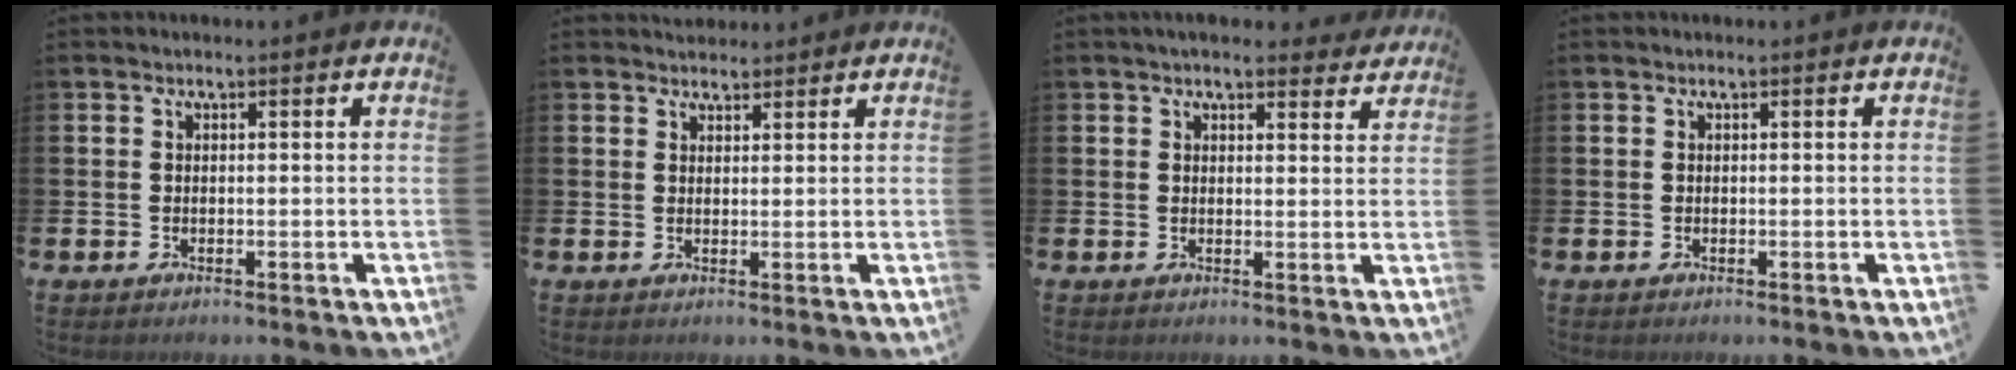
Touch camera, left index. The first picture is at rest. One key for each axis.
{"total": 2.4, "fx": 2.3, "fy": 0.7, "fz": -0.1, "tx": 0.008, "ty": -0.009, "tz": 0.042}
{"total": 3.4, "fx": 3.2, "fy": 0.8, "fz": 0.7, "tx": -0.008, "ty": -0.016, "tz": 0.057}
{"total": 0.0}